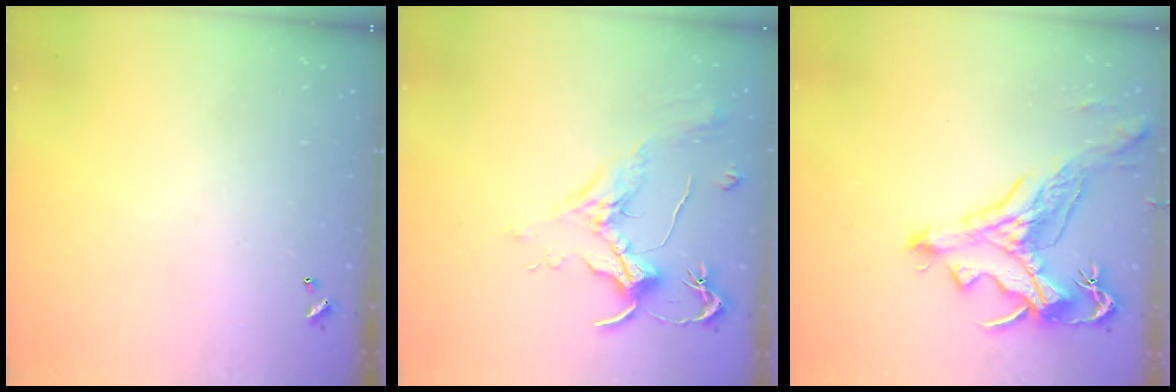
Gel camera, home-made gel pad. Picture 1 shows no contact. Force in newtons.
{"total": 1.8, "press": 1.7, "slide": 0.8}
{"total": 2.2, "press": 1.7, "slide": 1.3}